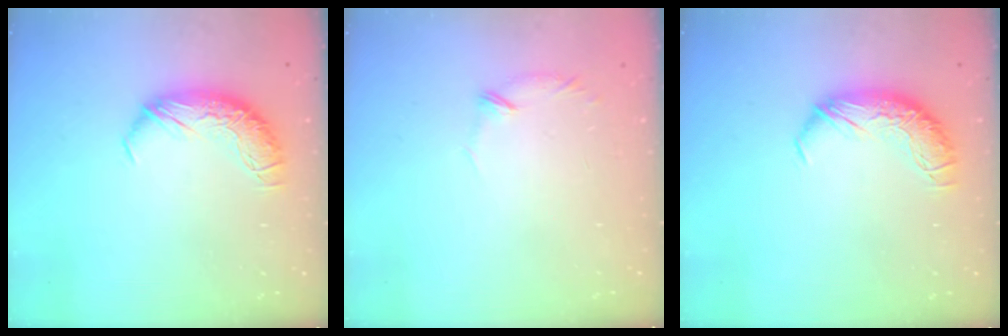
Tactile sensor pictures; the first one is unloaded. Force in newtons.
{"total": 6.2, "press": 6.0, "slide": 1.5}
{"total": 0.0}